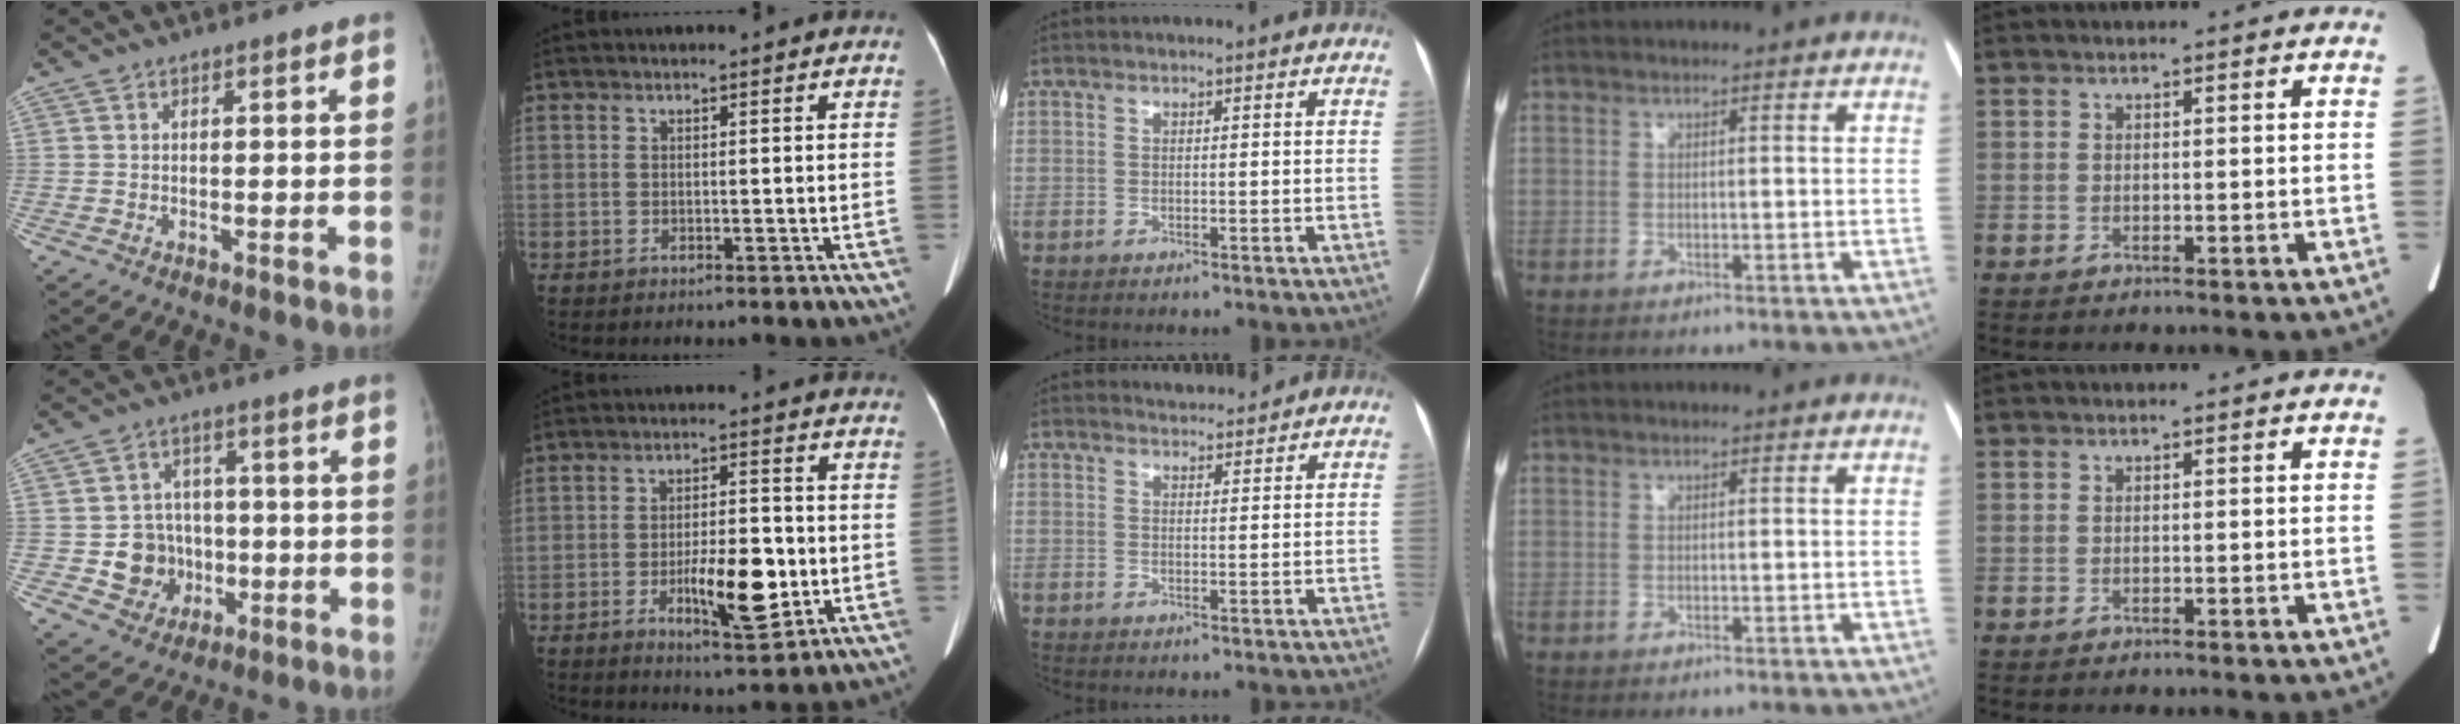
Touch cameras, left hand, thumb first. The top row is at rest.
{"thumb": {"total": 9.0, "force": [-1.6, 8.3, 3.0], "torque": [-0.002, 0.014, -0.019]}, "index": {"total": 9.2, "force": [-2.2, 2.8, 8.5], "torque": [-0.138, -0.007, -0.032]}, "middle": {"total": 3.5, "force": [3.5, 0.6, 0.2], "torque": [-0.010, 0.009, 0.051]}}